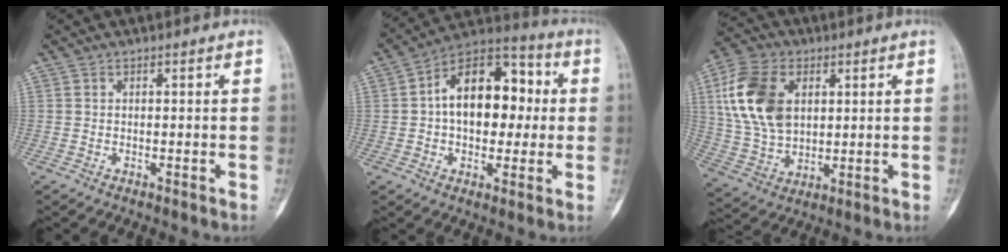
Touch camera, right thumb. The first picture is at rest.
{"total": 17.3, "force": [1.5, 11.0, 13.3], "torque": [-0.163, 0.037, 0.016]}
{"total": 16.0, "force": [4.3, 10.5, 11.3], "torque": [-0.215, -0.002, 0.086]}